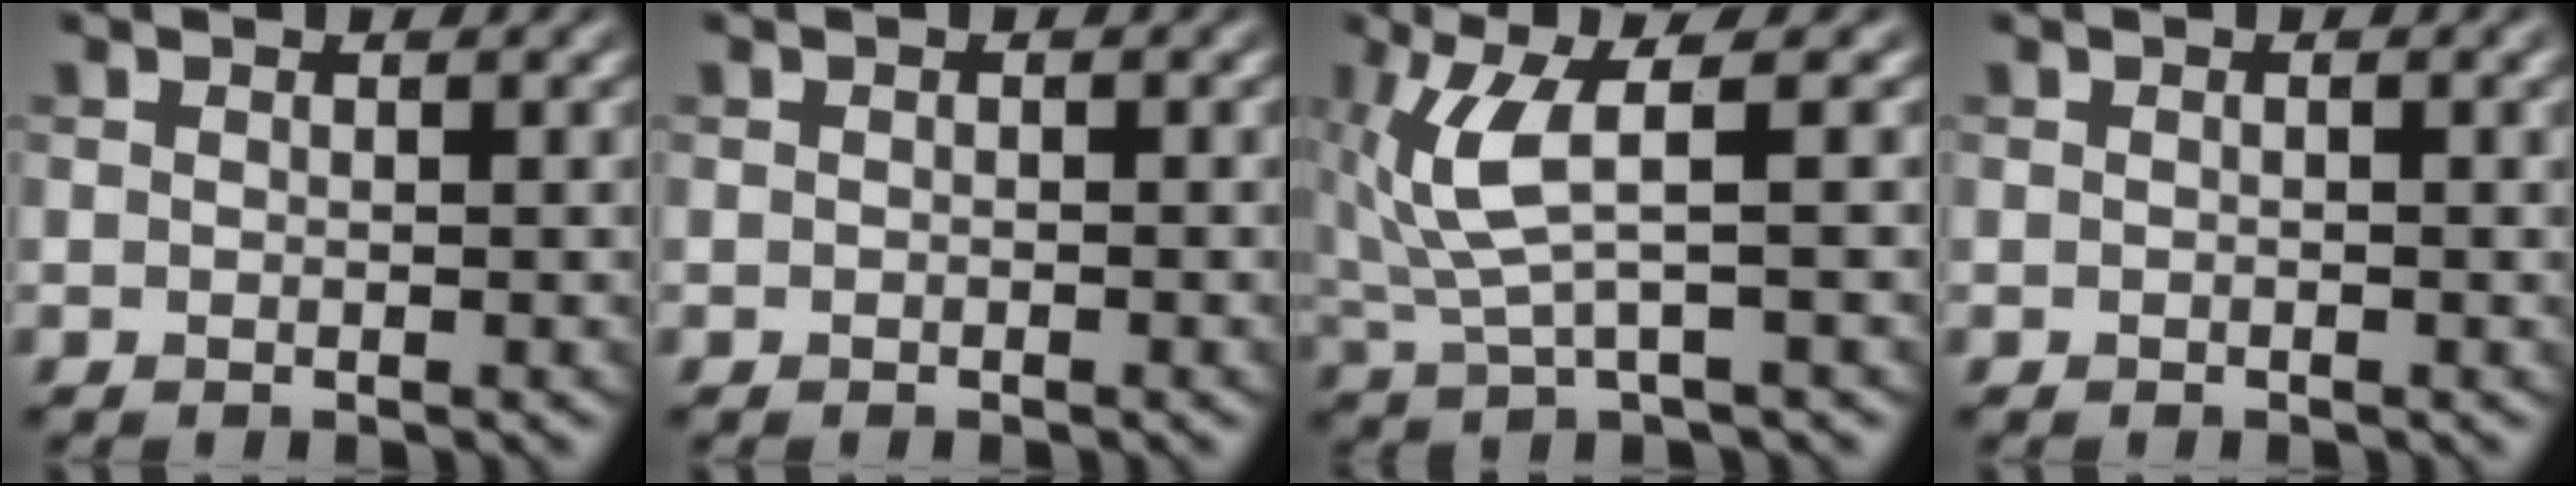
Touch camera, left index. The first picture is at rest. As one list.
[{"total": 0.0}, {"total": 4.8, "force": [1.0, 0.8, 4.6], "torque": [-0.120, 0.002, 0.023]}, {"total": 1.2, "force": [0.2, 0.3, 1.1], "torque": [-0.015, 0.005, -0.001]}]